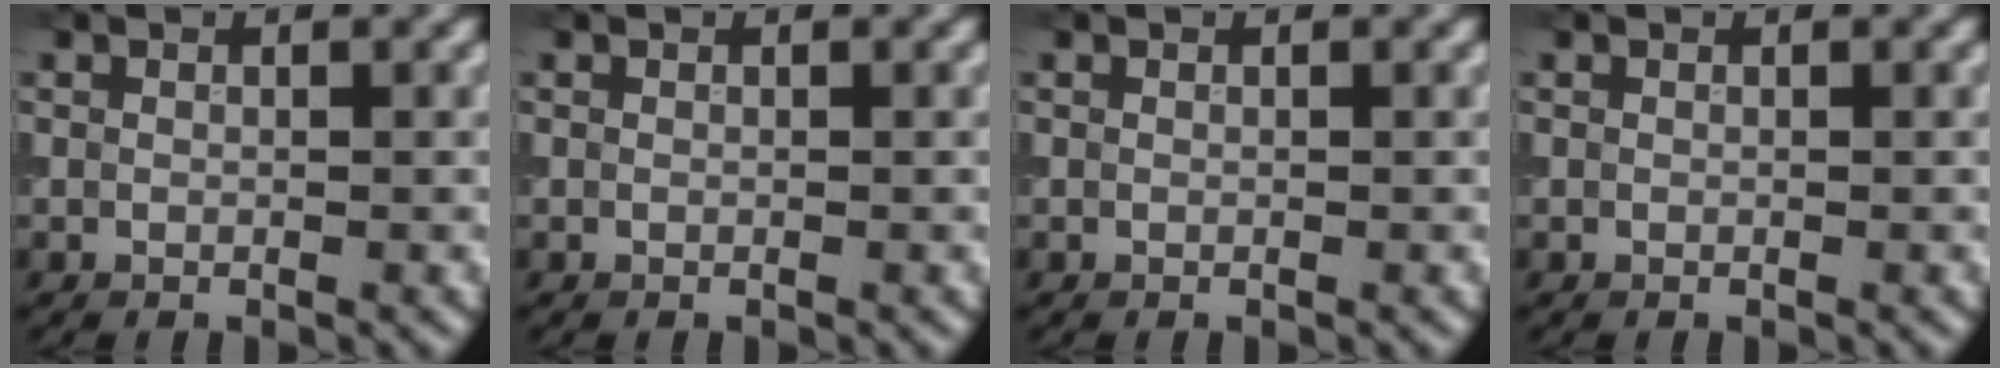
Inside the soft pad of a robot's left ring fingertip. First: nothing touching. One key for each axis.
{"total": 0.0}
{"total": 0.0}
{"total": 0.0}